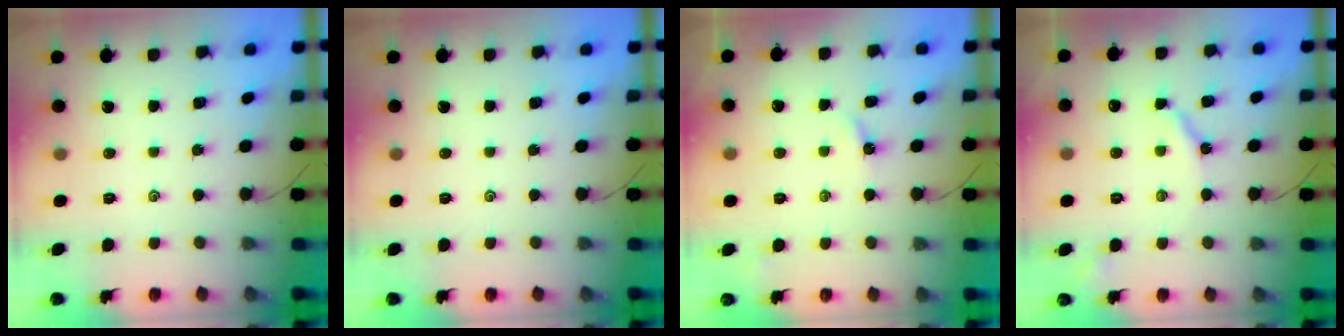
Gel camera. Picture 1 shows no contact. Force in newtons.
{"total": 0.0}
{"total": 2.7, "press": 2.7, "slide": 0.4}
{"total": 5.1, "press": 5.0, "slide": 0.1}